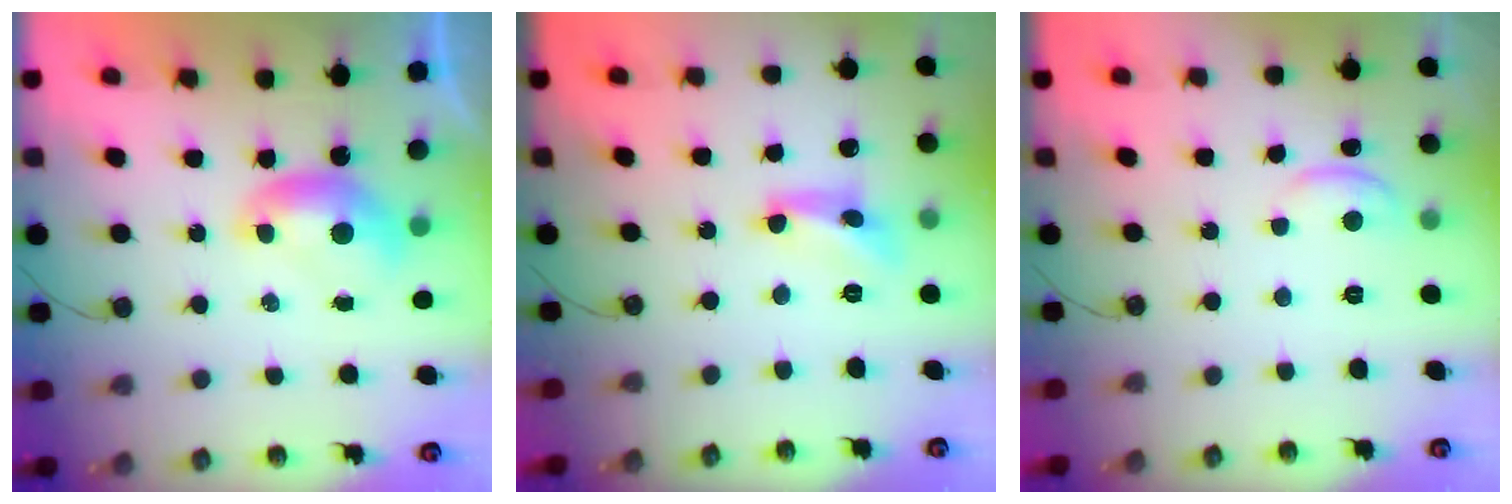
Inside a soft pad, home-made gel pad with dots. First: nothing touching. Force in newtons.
{"total": 5.7, "press": 5.7, "slide": 0.3}
{"total": 0.6, "press": 0.3, "slide": 0.5}